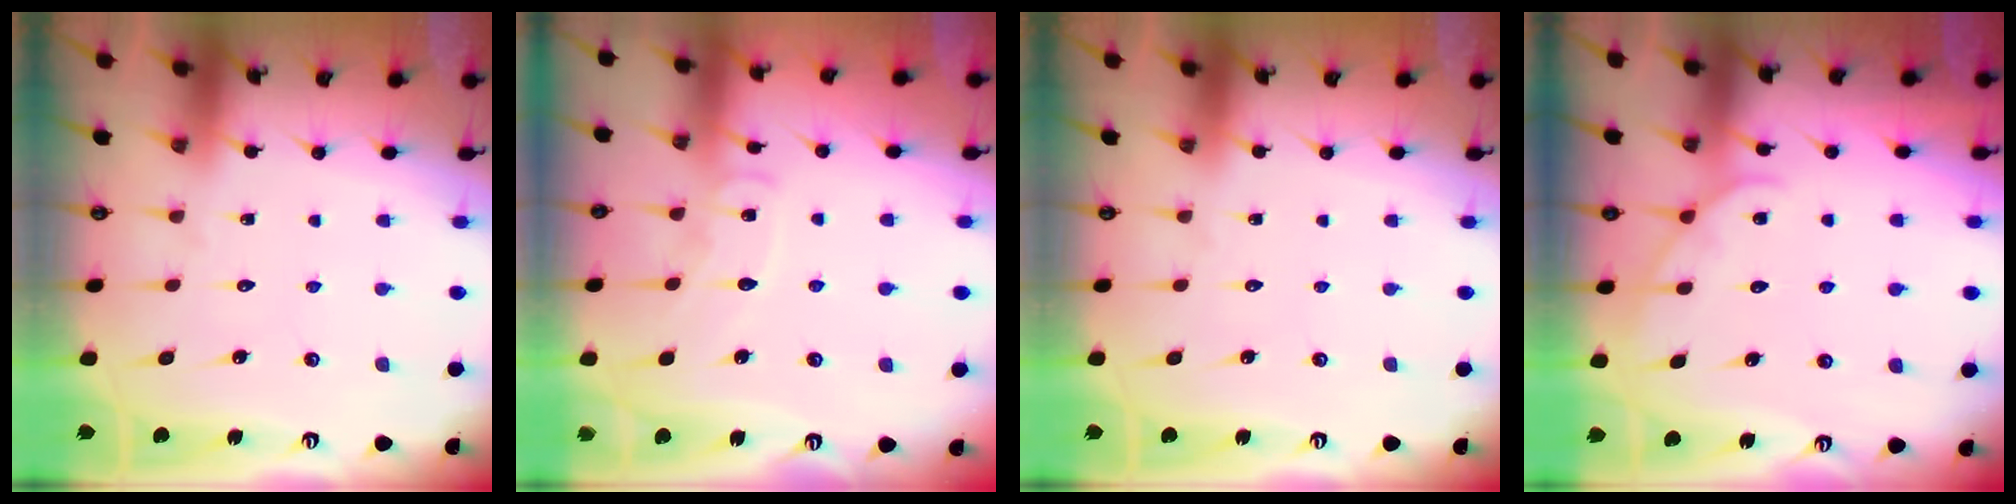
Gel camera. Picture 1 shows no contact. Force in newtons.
{"total": 7.4, "press": 7.4, "slide": 0.7}
{"total": 0.0}
{"total": 3.9, "press": 3.9, "slide": 0.3}